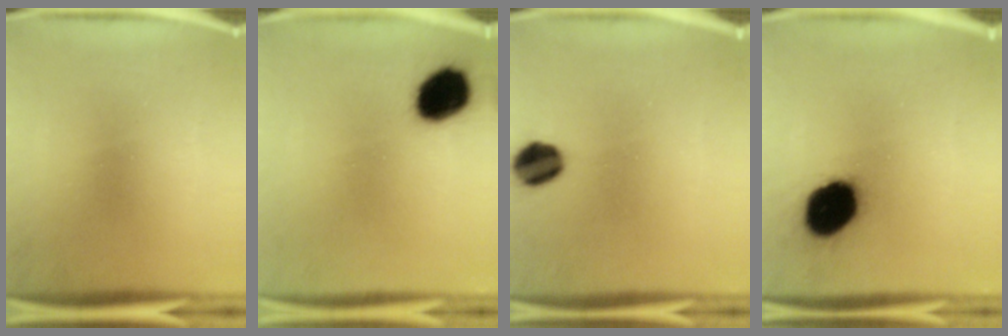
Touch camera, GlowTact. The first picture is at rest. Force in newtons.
{"total": 11.9}
{"total": 8.1}
{"total": 18.1}